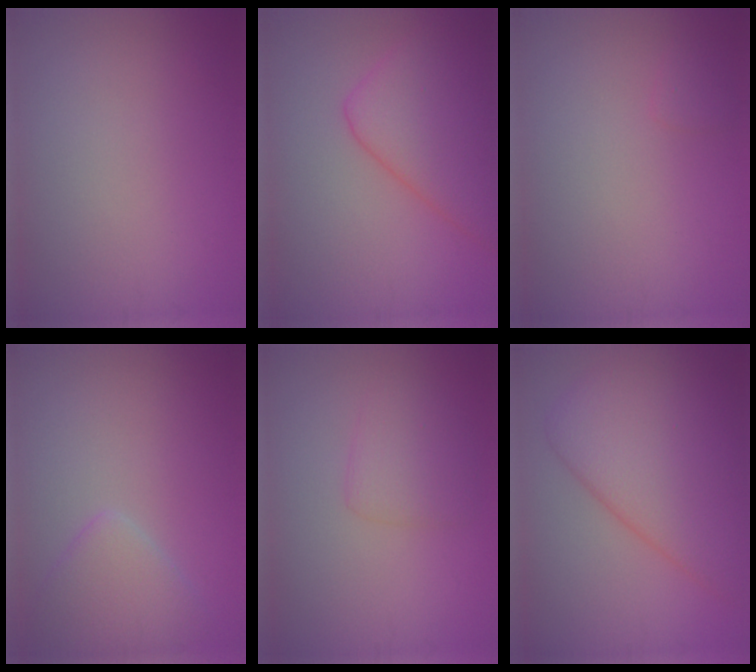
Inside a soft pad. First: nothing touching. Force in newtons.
{"total": 7.0, "press": 7.0, "slide": 0.3}
{"total": 0.7, "press": 0.7, "slide": 0.1}
{"total": 2.6, "press": 2.6, "slide": 0.2}
{"total": 2.4, "press": 2.4, "slide": 0.1}
{"total": 9.0, "press": 8.9, "slide": 0.5}